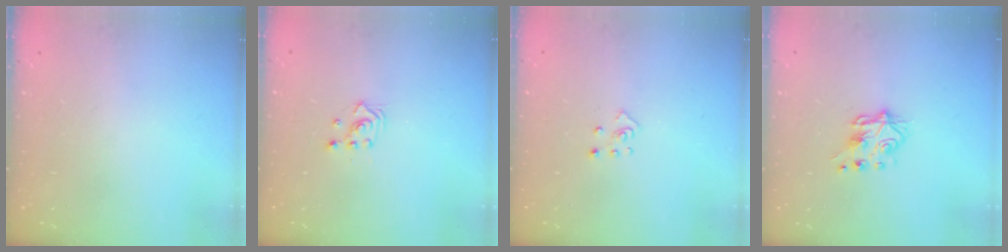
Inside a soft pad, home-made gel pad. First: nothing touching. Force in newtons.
{"total": 2.5, "press": 2.5, "slide": 0.3}
{"total": 3.4, "press": 3.4, "slide": 0.3}
{"total": 6.5, "press": 6.5, "slide": 0.6}